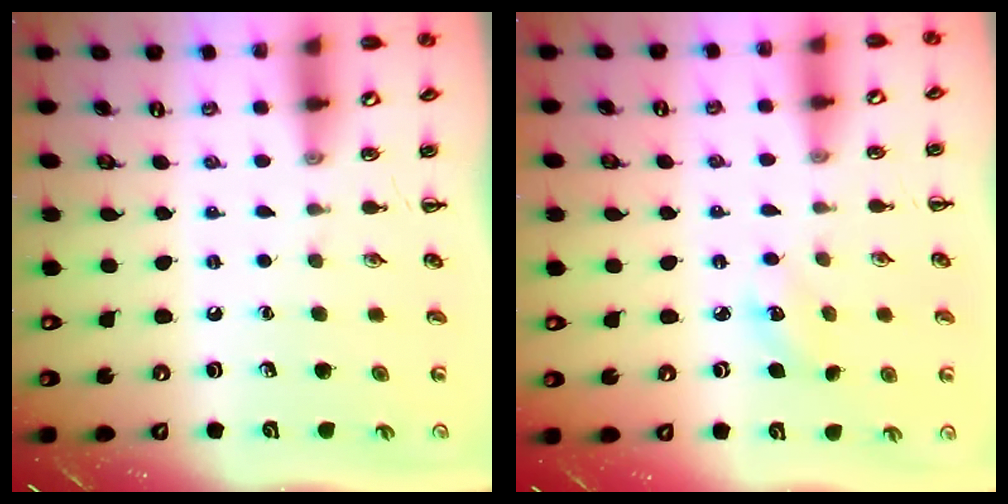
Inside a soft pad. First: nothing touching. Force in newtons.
{"total": 3.9, "press": 3.8, "slide": 1.0}